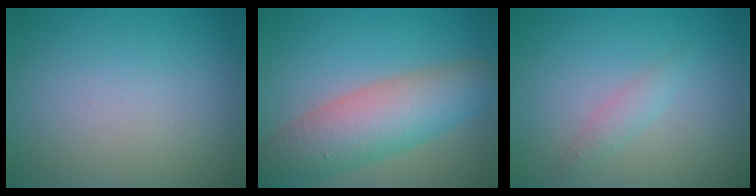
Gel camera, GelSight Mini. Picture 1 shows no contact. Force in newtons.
{"total": 7.4, "press": 7.4, "slide": 0.3}
{"total": 1.4, "press": 1.4, "slide": 0.0}